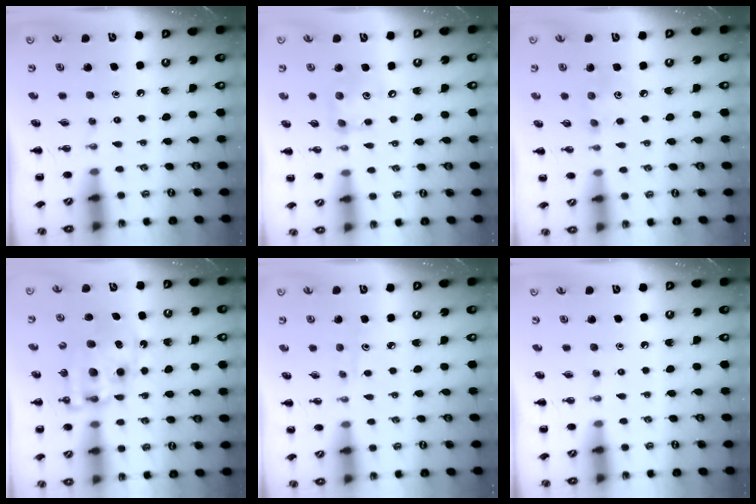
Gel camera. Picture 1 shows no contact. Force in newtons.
{"total": 7.9, "press": 7.9, "slide": 1.0}
{"total": 3.8, "press": 3.7, "slide": 0.9}
{"total": 12.0, "press": 11.7, "slide": 2.5}
{"total": 2.6, "press": 2.3, "slide": 1.1}
{"total": 0.0}